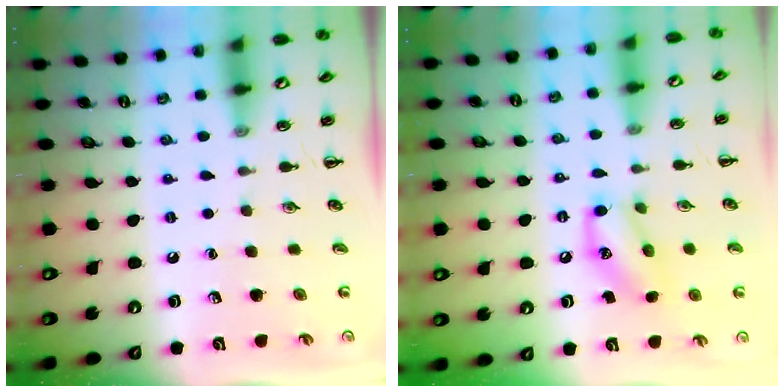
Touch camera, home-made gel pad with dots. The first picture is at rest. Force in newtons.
{"total": 11.7, "press": 11.6, "slide": 1.8}